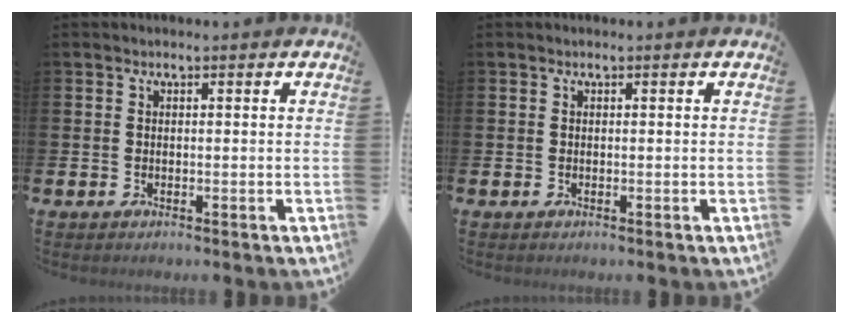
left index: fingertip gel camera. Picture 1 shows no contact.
{"total": 0.0}